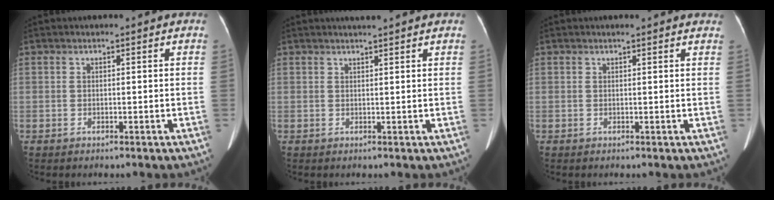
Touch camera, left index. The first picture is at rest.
{"total": 2.7, "force": [2.4, -0.1, 1.2], "torque": [-0.017, 0.015, 0.034]}
{"total": 4.1, "force": [3.7, 0.7, 1.6], "torque": [-0.019, 0.015, 0.029]}